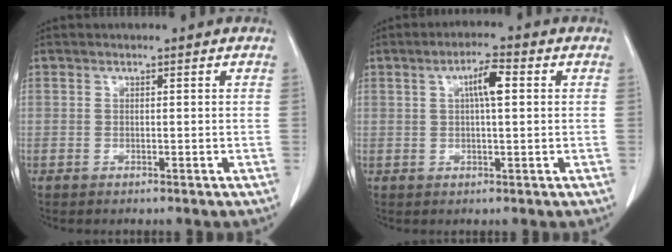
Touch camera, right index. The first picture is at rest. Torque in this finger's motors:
{"motor_torque": [0.23, 0.06, 0.12, 0.06]}